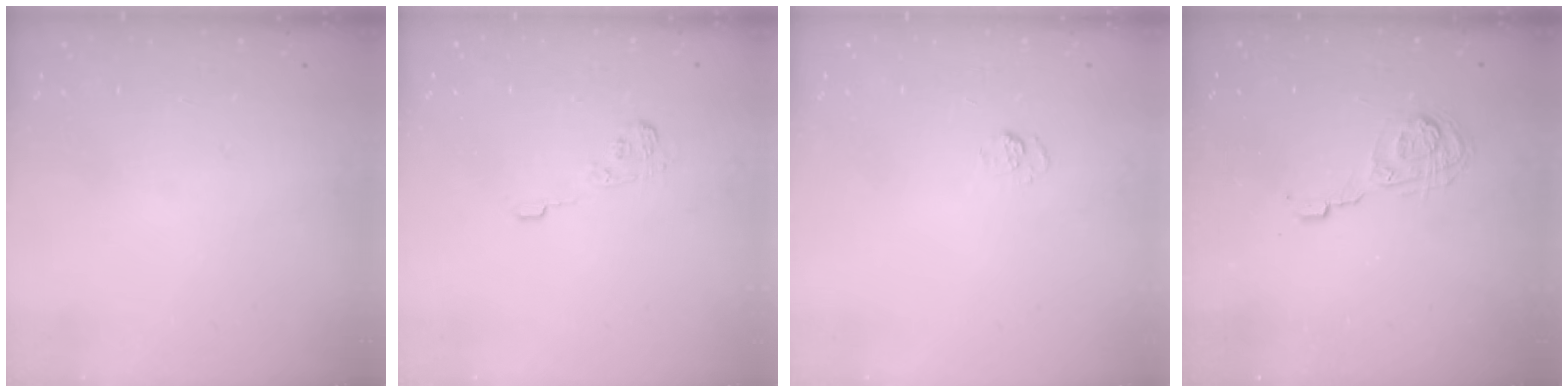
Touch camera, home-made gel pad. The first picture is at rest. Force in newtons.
{"total": 3.8, "press": 3.6, "slide": 1.3}
{"total": 4.2, "press": 4.0, "slide": 1.3}
{"total": 6.4, "press": 6.4, "slide": 0.6}